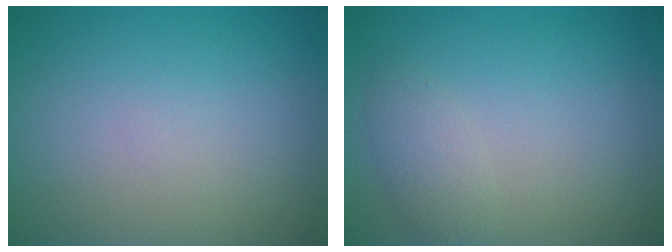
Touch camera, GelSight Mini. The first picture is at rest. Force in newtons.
{"total": 1.8, "press": 1.8, "slide": 0.1}